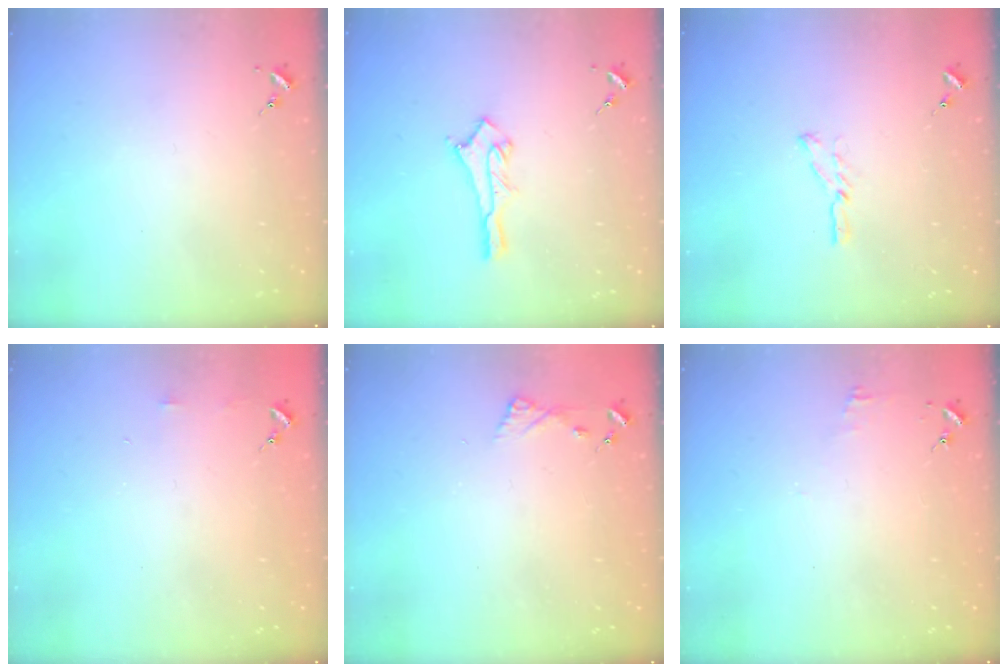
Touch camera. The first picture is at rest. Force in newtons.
{"total": 10.8, "press": 10.7, "slide": 0.8}
{"total": 4.8, "press": 4.8, "slide": 0.6}
{"total": 3.4, "press": 3.3, "slide": 0.4}
{"total": 4.6, "press": 4.6, "slide": 0.5}
{"total": 3.7, "press": 3.7, "slide": 0.3}